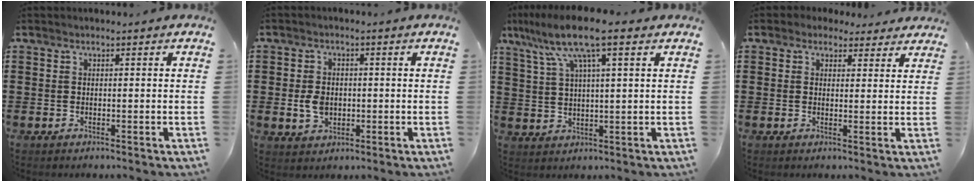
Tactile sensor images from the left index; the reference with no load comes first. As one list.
[{"total": 4.1, "force": [-0.2, 2.9, 2.9], "torque": [-0.073, 0.002, -0.008]}, {"total": 9.5, "force": [5.5, 1.3, 7.7], "torque": [-0.169, -0.007, 0.094]}, {"total": 2.6, "force": [2.2, 1.5, 0.5], "torque": [-0.011, -0.001, 0.038]}]